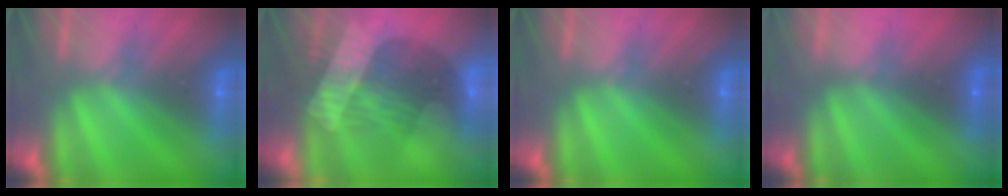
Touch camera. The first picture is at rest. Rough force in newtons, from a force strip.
{"total": 3.3}
{"total": 0.0}
{"total": 3.2}